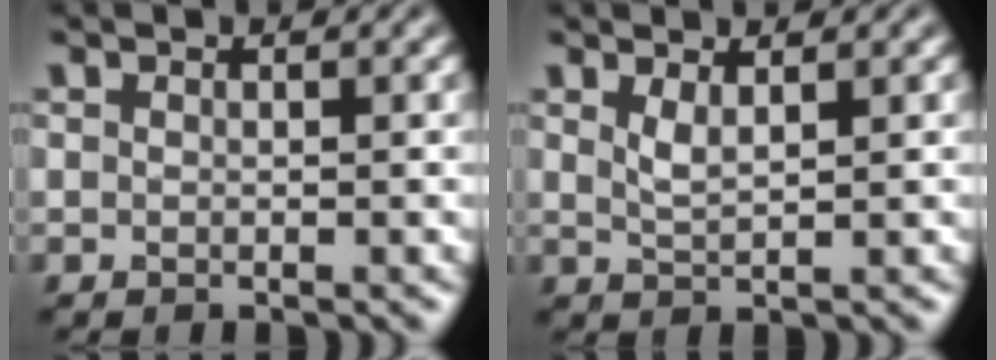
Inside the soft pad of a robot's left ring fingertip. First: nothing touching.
{"total": 1.4, "force": [0.8, 0.4, 1.1], "torque": [-0.027, -0.003, 0.018]}